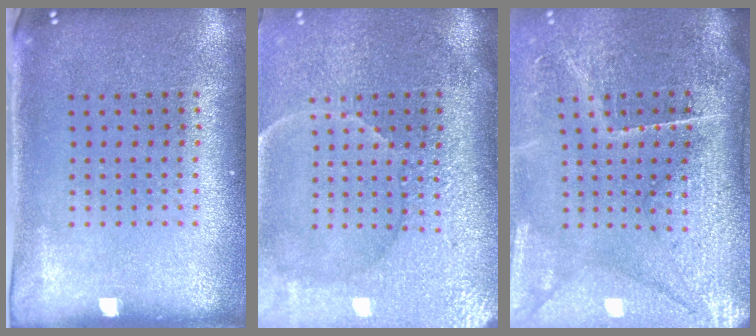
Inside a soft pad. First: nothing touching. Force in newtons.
{"total": 4.3, "press": 3.9, "slide": 1.9}
{"total": 4.6, "press": 4.0, "slide": 2.4}